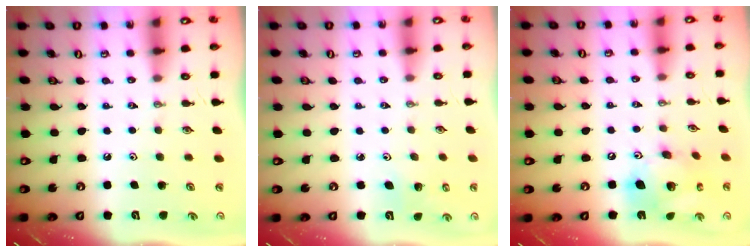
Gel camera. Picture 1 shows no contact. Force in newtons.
{"total": 2.7, "press": 2.7, "slide": 0.3}
{"total": 16.3, "press": 16.0, "slide": 3.0}